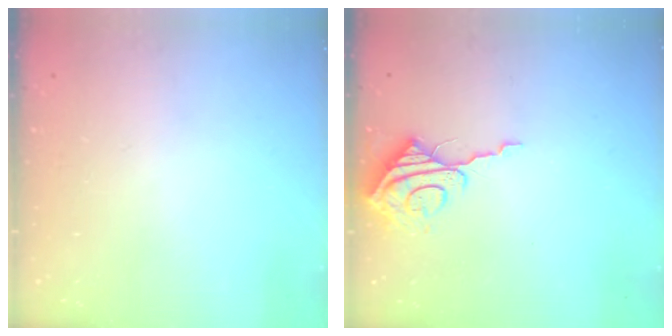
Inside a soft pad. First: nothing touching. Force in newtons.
{"total": 9.4, "press": 9.4, "slide": 1.0}